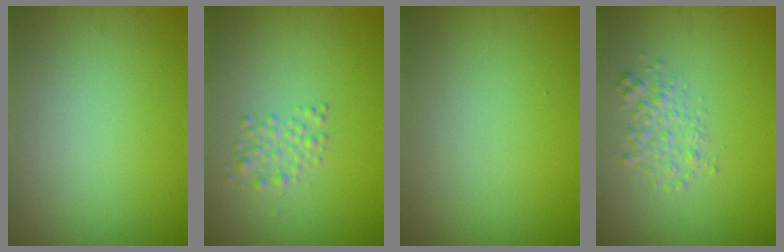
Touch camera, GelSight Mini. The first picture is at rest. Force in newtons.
{"total": 1.5, "press": 1.5, "slide": 0.0}
{"total": 0.0}
{"total": 2.0, "press": 2.0, "slide": 0.1}